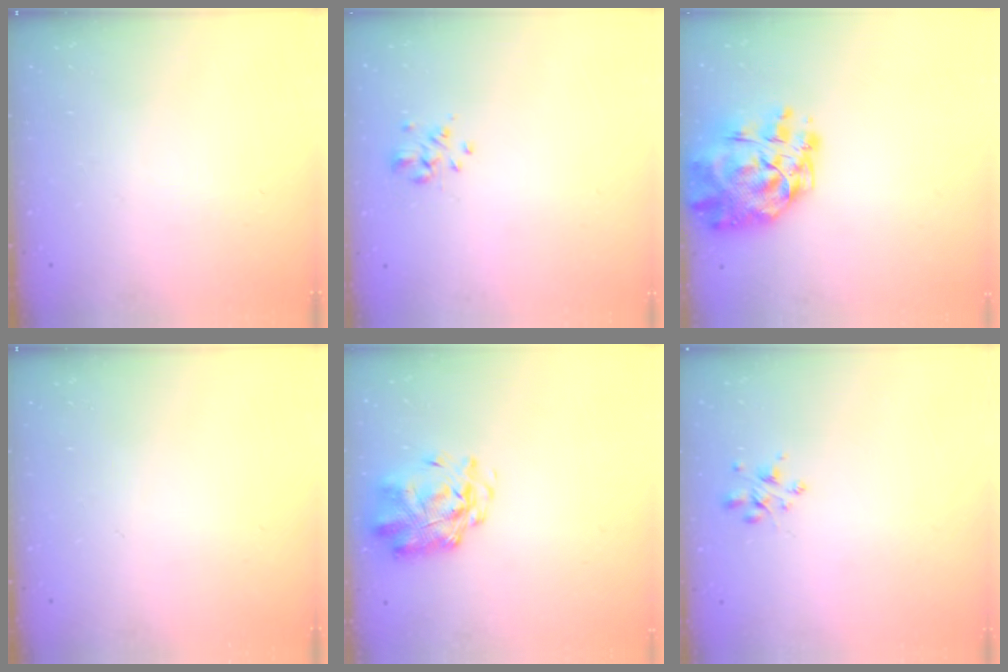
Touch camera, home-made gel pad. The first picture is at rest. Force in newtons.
{"total": 2.4, "press": 2.2, "slide": 1.1}
{"total": 14.0, "press": 13.2, "slide": 4.7}
{"total": 0.0}
{"total": 2.9, "press": 2.8, "slide": 0.7}
{"total": 2.6, "press": 2.6, "slide": 0.4}